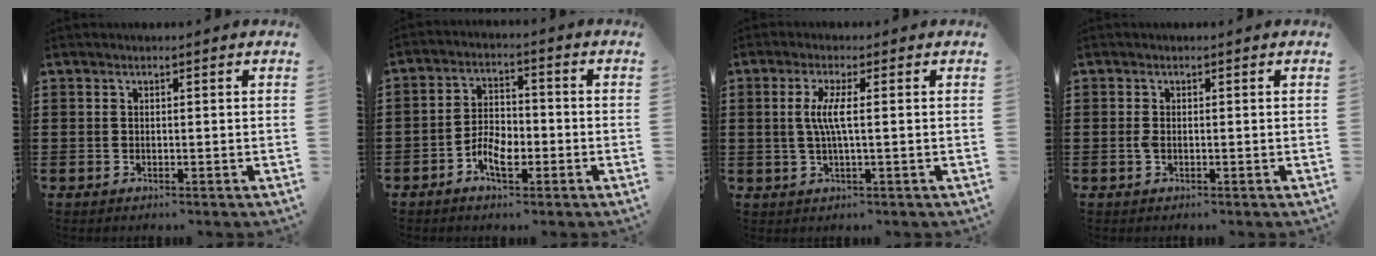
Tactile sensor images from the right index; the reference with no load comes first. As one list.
[{"total": 5.2, "force": [-2.5, 2.8, 3.6], "torque": [-0.076, 0.005, -0.049]}, {"total": 4.2, "force": [0.0, 0.3, 4.2], "torque": [-0.093, -0.009, -0.008]}, {"total": 1.1, "force": [-0.3, 0.4, 1.0], "torque": [-0.027, -0.005, -0.007]}]